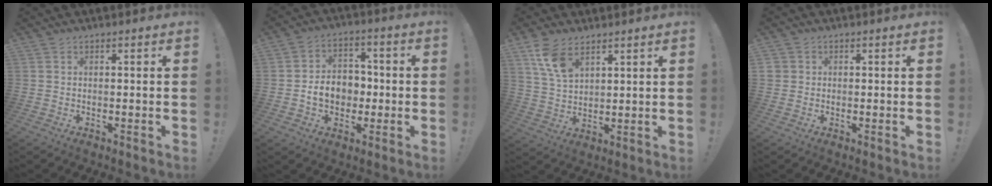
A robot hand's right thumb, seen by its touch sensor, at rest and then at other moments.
{"total": 9.9, "force": [-1.6, 8.1, 5.4], "torque": [-0.085, 0.010, -0.024]}
{"total": 9.1, "force": [5.6, 4.8, 5.3], "torque": [-0.092, -0.023, 0.109]}
{"total": 1.9, "force": [0.1, 1.9, 0.2], "torque": [-0.001, 0.005, 0.003]}